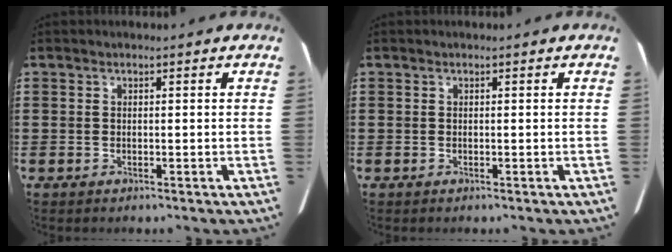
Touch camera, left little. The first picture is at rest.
{"total": 0.0}